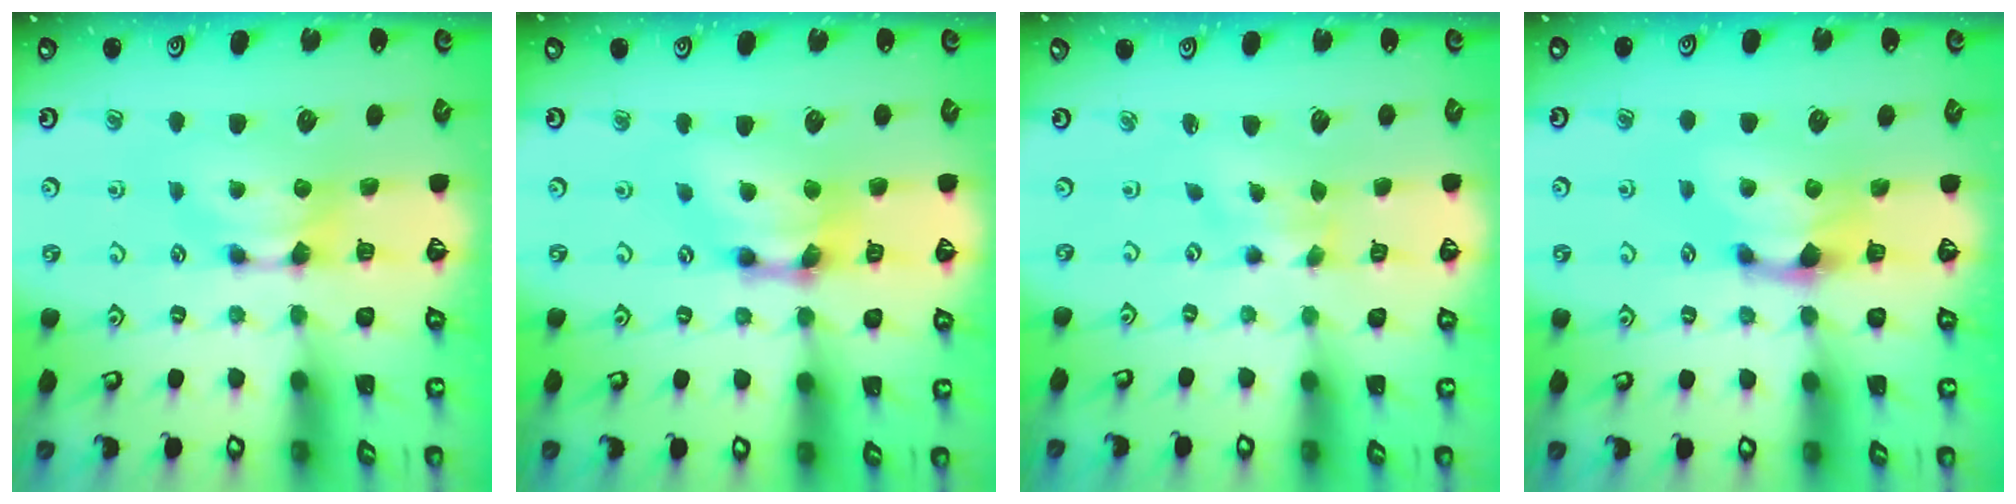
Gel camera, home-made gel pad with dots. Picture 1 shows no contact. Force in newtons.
{"total": 5.5, "press": 4.5, "slide": 3.1}
{"total": 2.3, "press": 2.1, "slide": 0.9}
{"total": 1.4, "press": 0.9, "slide": 1.1}